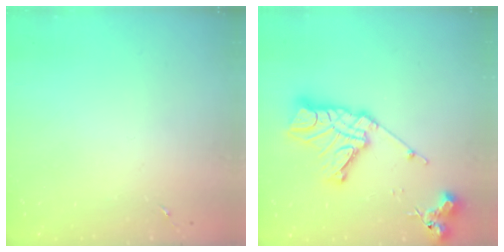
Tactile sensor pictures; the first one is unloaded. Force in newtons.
{"total": 19.3, "press": 19.2, "slide": 1.8}